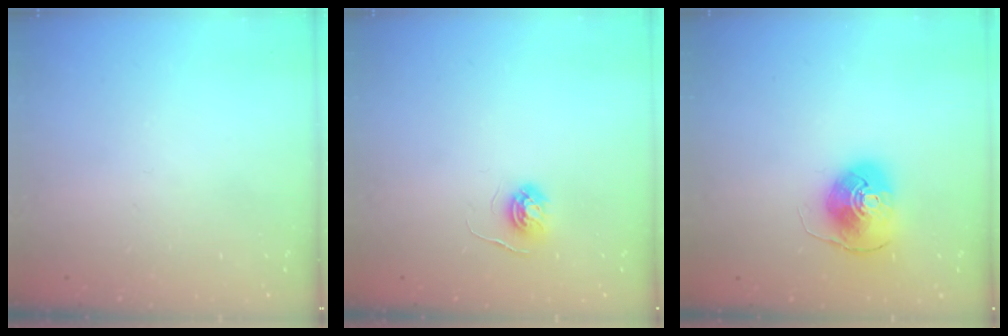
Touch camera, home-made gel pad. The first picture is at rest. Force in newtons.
{"total": 4.7, "press": 4.6, "slide": 0.4}
{"total": 8.3, "press": 8.3, "slide": 0.5}